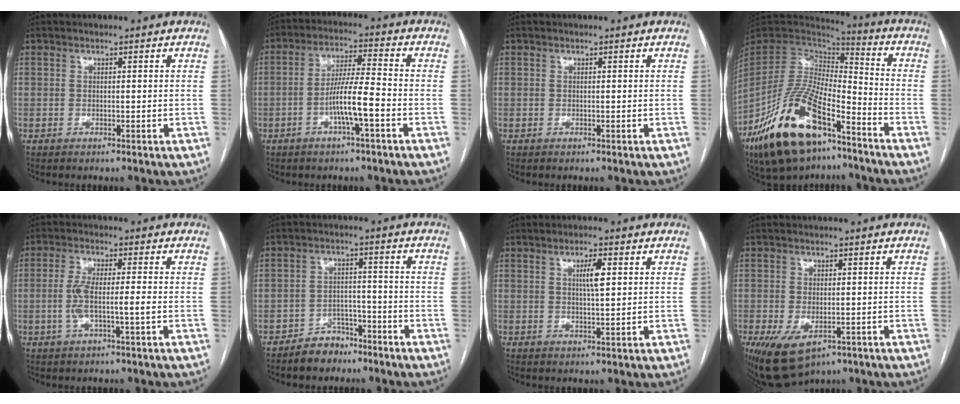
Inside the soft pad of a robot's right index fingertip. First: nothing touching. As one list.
[{"total": 7.4, "force": [-2.8, 0.2, 6.9], "torque": [-0.129, 0.008, -0.049]}, {"total": 0.0}, {"total": 22.1, "force": [-13.6, 8.3, 15.3], "torque": [-0.316, -0.015, -0.240]}, {"total": 5.3, "force": [-1.1, 0.5, 5.2], "torque": [-0.111, 0.009, -0.019]}, {"total": 5.4, "force": [-4.1, 3.4, 0.9], "torque": [-0.011, 0.014, -0.065]}, {"total": 3.5, "force": [1.0, 0.5, 3.3], "torque": [-0.057, 0.002, 0.017]}, {"total": 8.0, "force": [-4.1, 4.3, 5.3], "torque": [-0.089, -0.012, -0.056]}]